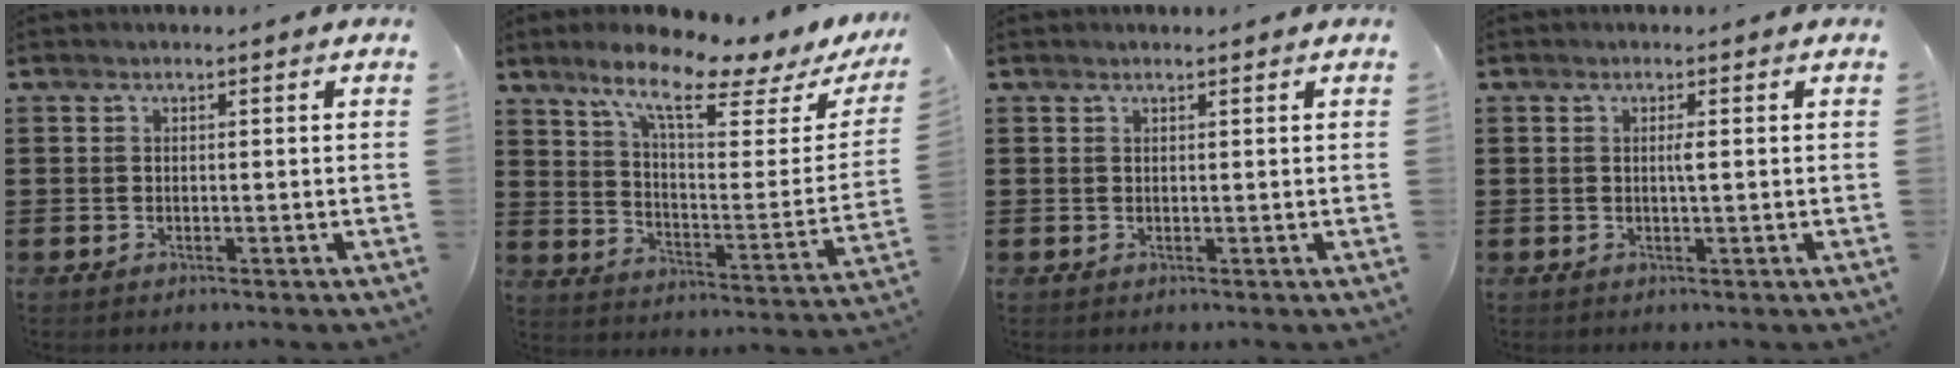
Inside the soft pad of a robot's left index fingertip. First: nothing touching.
{"total": 11.0, "force": [8.4, 1.3, 7.0], "torque": [-0.152, -0.049, 0.137]}
{"total": 0.7, "force": [0.5, 0.0, 0.4], "torque": [-0.008, 0.000, 0.011]}
{"total": 1.3, "force": [0.3, 0.0, 1.3], "torque": [-0.025, -0.002, 0.004]}